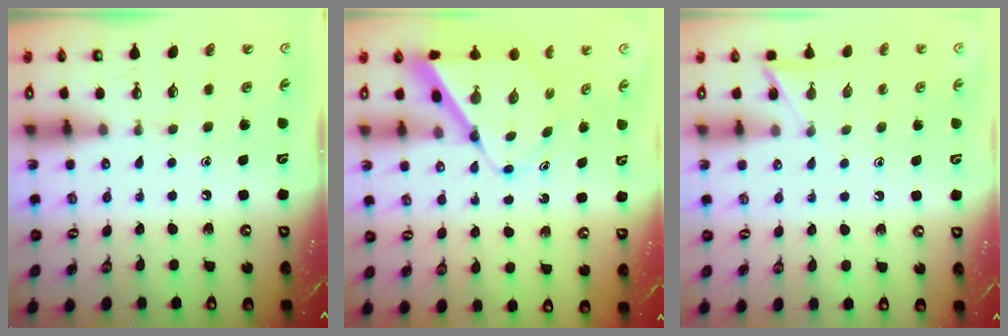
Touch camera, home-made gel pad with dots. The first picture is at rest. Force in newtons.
{"total": 8.7, "press": 8.7, "slide": 0.7}
{"total": 4.5, "press": 4.5, "slide": 0.6}